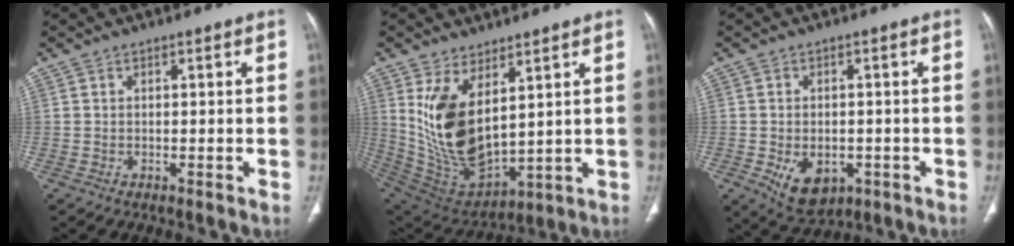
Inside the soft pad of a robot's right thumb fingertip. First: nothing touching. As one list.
[{"total": 15.9, "force": [5.4, 8.0, 12.7], "torque": [-0.230, -0.033, 0.135]}, {"total": 8.2, "force": [-2.6, 5.5, 5.5], "torque": [-0.072, 0.002, -0.025]}]